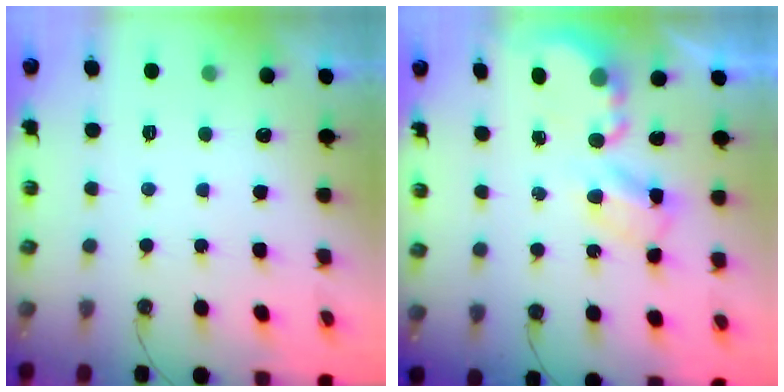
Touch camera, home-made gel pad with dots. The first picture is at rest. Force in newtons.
{"total": 5.3, "press": 5.2, "slide": 0.5}